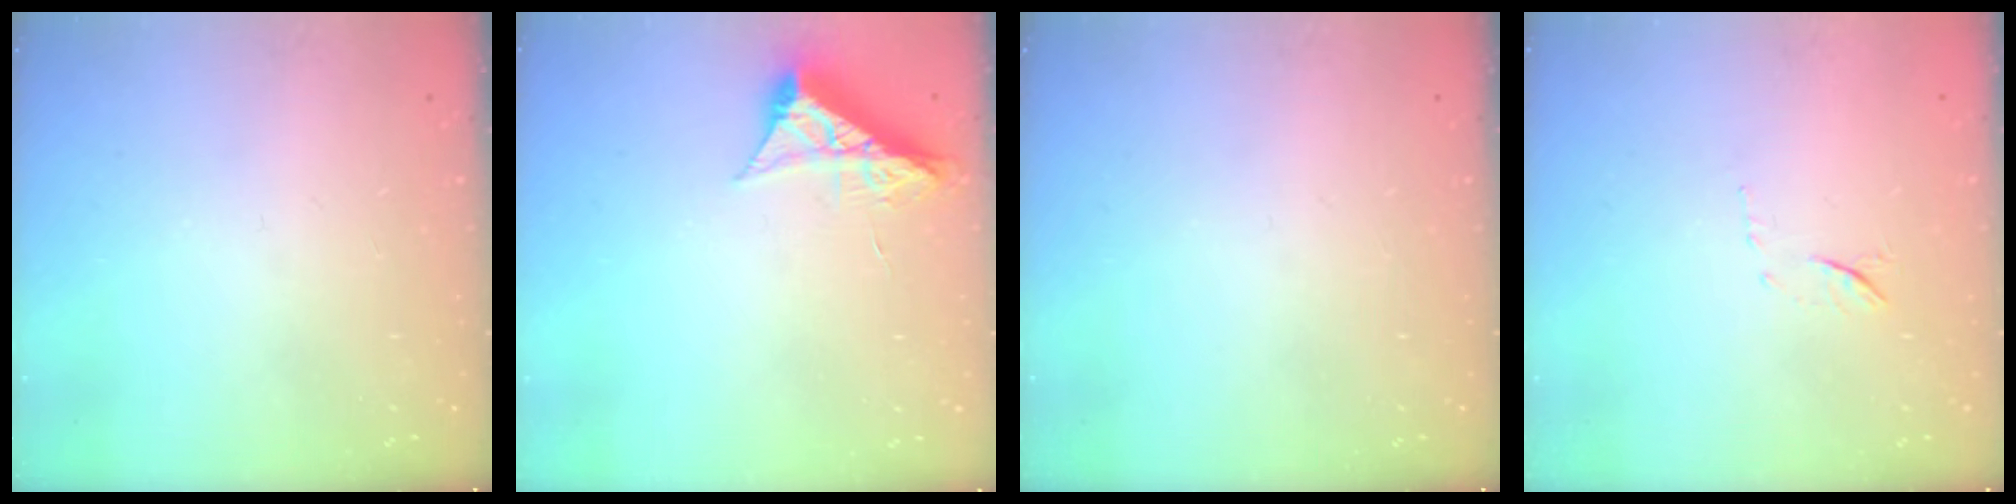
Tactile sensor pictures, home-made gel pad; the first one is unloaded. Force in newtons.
{"total": 8.6, "press": 8.6, "slide": 0.4}
{"total": 0.0}
{"total": 6.1, "press": 5.9, "slide": 1.5}